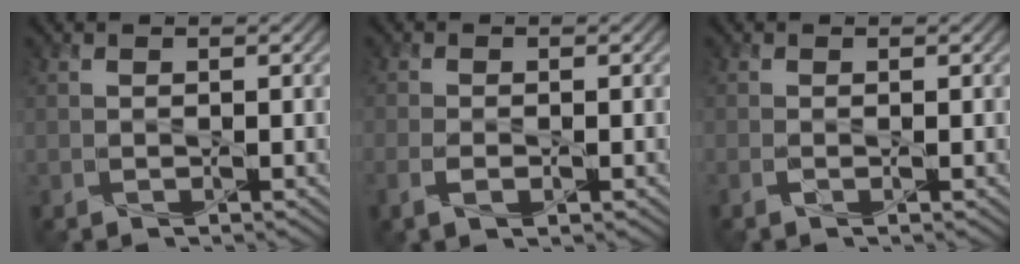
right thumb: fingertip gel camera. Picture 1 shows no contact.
{"total": 2.6, "force": [-1.1, 1.0, 2.1], "torque": [-0.049, -0.005, -0.024]}
{"total": 0.8, "force": [-0.3, 0.1, 0.8], "torque": [-0.018, -0.004, -0.009]}